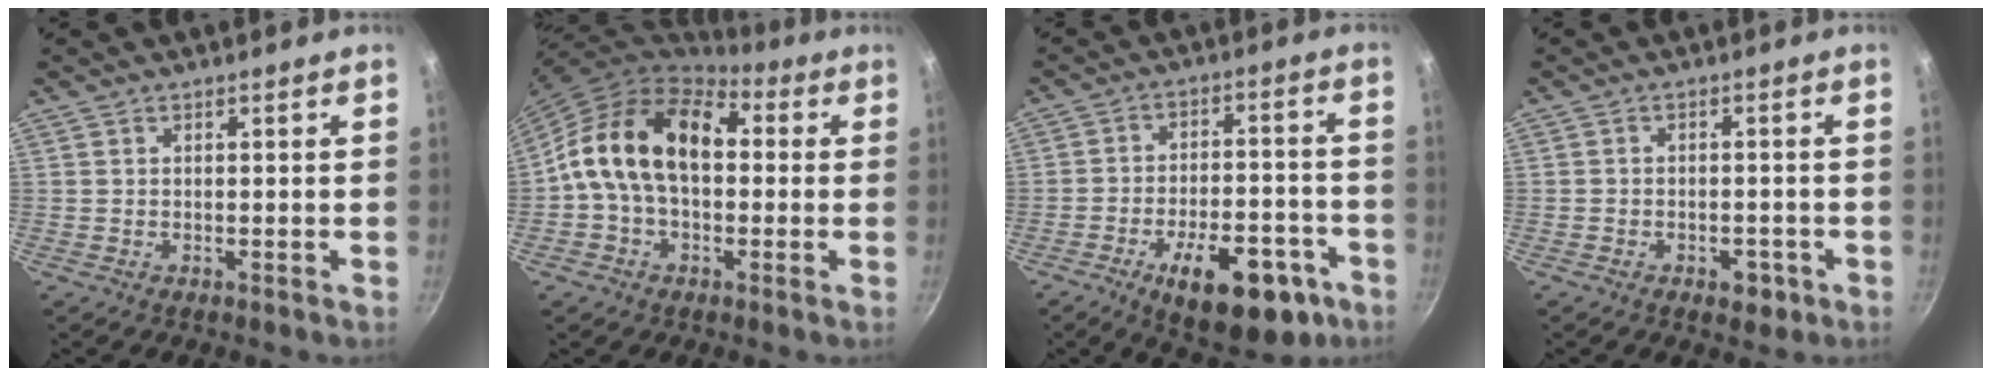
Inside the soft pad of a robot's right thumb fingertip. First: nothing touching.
{"total": 15.9, "force": [1.4, 10.6, 11.8], "torque": [-0.168, 0.034, 0.004]}
{"total": 17.7, "force": [-8.6, 8.4, 12.9], "torque": [-0.155, 0.044, -0.111]}
{"total": 3.9, "force": [-2.0, 2.4, 2.3], "torque": [-0.022, 0.017, -0.019]}